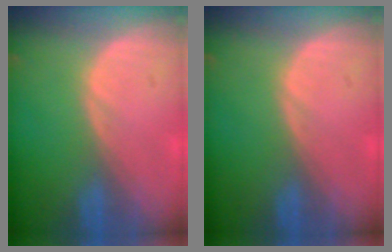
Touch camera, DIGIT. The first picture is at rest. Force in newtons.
{"total": 0.0}